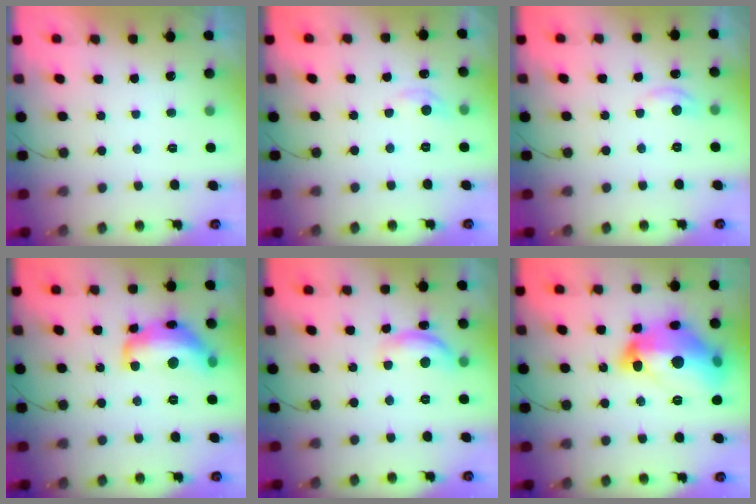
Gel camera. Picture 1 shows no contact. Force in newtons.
{"total": 5.5, "press": 5.5, "slide": 0.8}
{"total": 4.4, "press": 4.4, "slide": 0.7}
{"total": 15.5, "press": 15.5, "slide": 0.8}
{"total": 10.5, "press": 10.5, "slide": 0.6}
{"total": 22.6, "press": 22.5, "slide": 1.8}